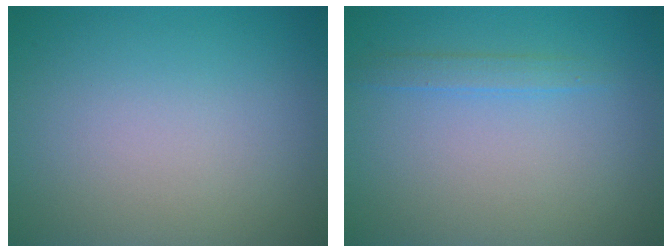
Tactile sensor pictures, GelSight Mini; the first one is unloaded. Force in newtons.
{"total": 1.3, "press": 1.3, "slide": 0.2}